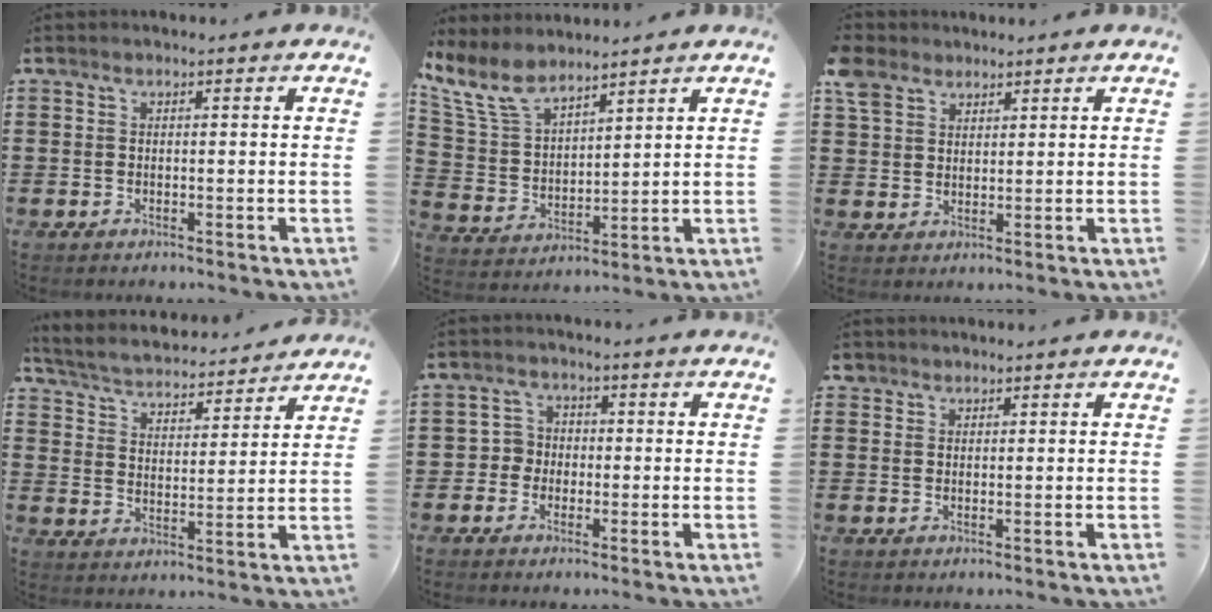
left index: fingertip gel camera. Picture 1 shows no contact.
{"total": 8.3, "force": [6.7, 3.1, 4.0], "torque": [-0.104, -0.020, 0.124]}
{"total": 4.8, "force": [3.5, 3.2, 1.0], "torque": [-0.030, 0.006, 0.065]}
{"total": 3.9, "force": [3.8, 0.3, 0.6], "torque": [-0.034, -0.029, 0.059]}
{"total": 2.8, "force": [-1.0, 2.6, 0.6], "torque": [-0.024, 0.006, -0.025]}
{"total": 1.2, "force": [1.1, 0.6, 0.1], "torque": [-0.005, 0.002, 0.022]}